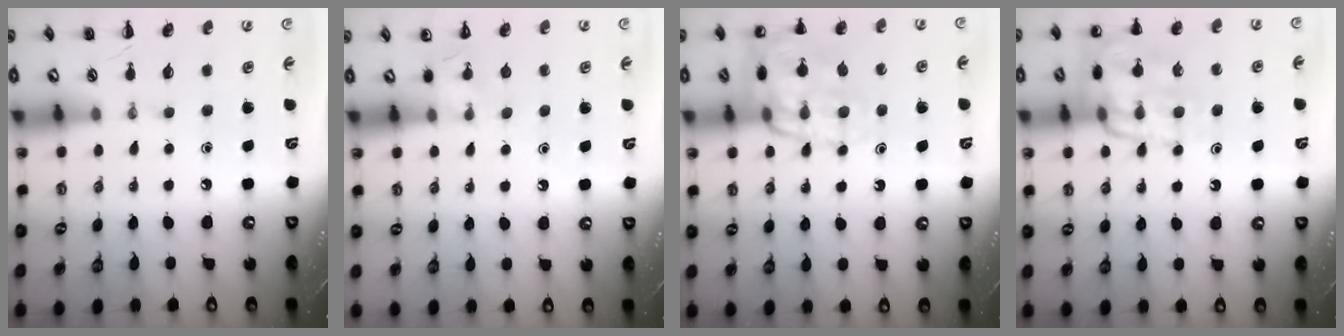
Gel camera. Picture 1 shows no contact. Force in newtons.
{"total": 4.4, "press": 4.2, "slide": 1.3}
{"total": 17.0, "press": 16.9, "slide": 1.9}
{"total": 15.2, "press": 15.1, "slide": 0.5}